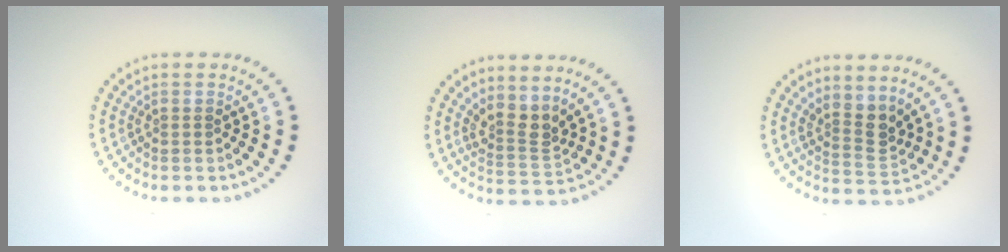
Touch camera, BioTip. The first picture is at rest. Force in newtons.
{"total": 2.8, "press": 2.0, "slide": 2.0}
{"total": 2.7, "press": 2.0, "slide": 1.8}